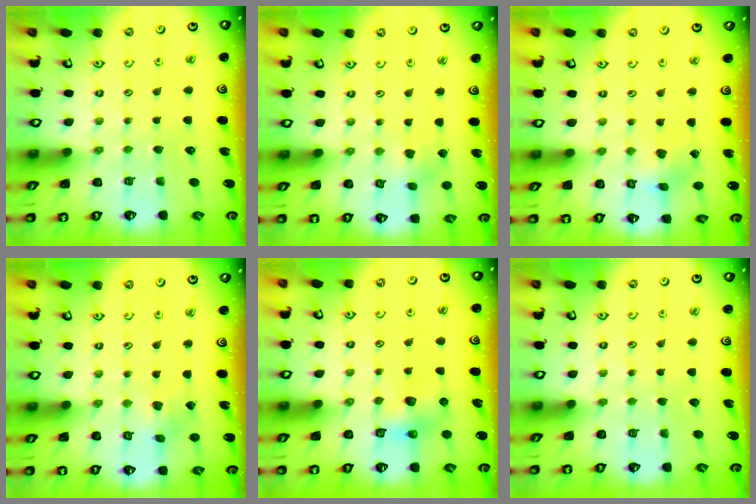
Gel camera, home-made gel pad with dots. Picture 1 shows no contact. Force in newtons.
{"total": 3.0, "press": 3.0, "slide": 0.4}
{"total": 2.6, "press": 2.5, "slide": 0.3}
{"total": 2.6, "press": 2.6, "slide": 0.5}
{"total": 7.0, "press": 7.0, "slide": 0.2}
{"total": 0.0}